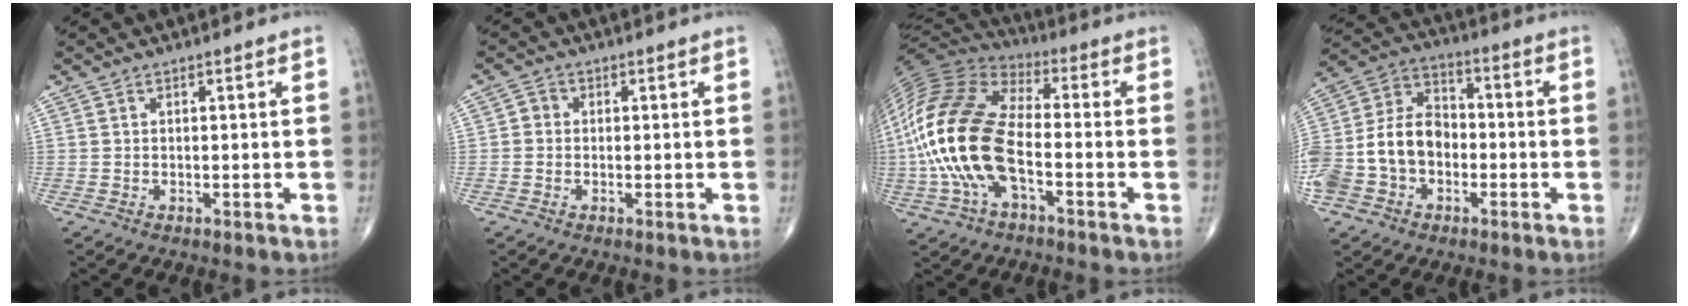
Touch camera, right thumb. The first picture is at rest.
{"total": 2.0, "force": [-0.1, 1.8, 0.8], "torque": [-0.002, 0.005, -0.008]}
{"total": 21.1, "force": [-4.0, 10.4, 17.9], "torque": [-0.389, 0.025, -0.080]}
{"total": 16.0, "force": [-3.7, 12.1, 9.8], "torque": [-0.189, 0.049, -0.073]}